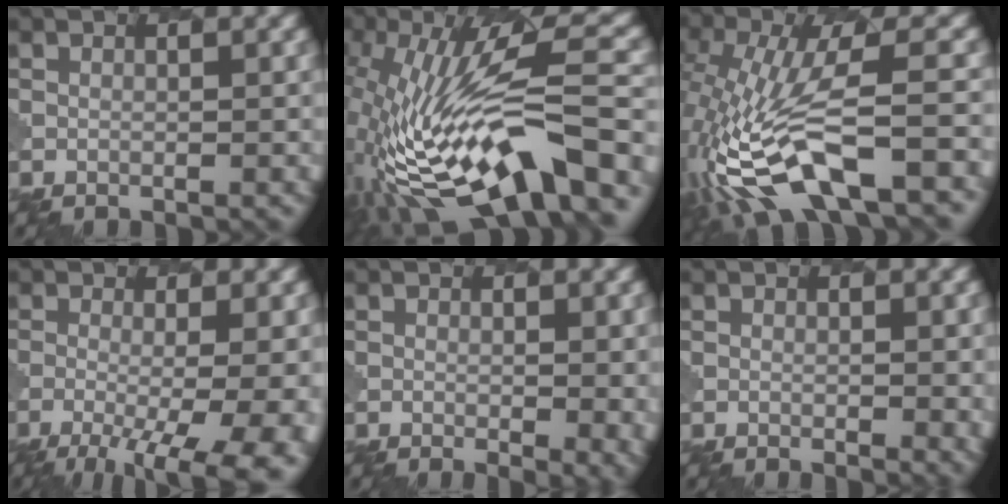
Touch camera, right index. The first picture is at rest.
{"total": 13.4, "force": [-3.7, 4.0, 12.3], "torque": [-0.221, 0.017, -0.050]}
{"total": 10.2, "force": [-4.8, 3.1, 8.4], "torque": [-0.181, -0.001, -0.086]}
{"total": 10.5, "force": [-3.5, 4.7, 8.7], "torque": [-0.115, -0.017, -0.037]}
{"total": 4.9, "force": [-0.4, 2.0, 4.5], "torque": [-0.025, -0.003, -0.001]}
{"total": 2.2, "force": [0.1, 0.7, 2.1], "torque": [-0.022, -0.002, 0.006]}